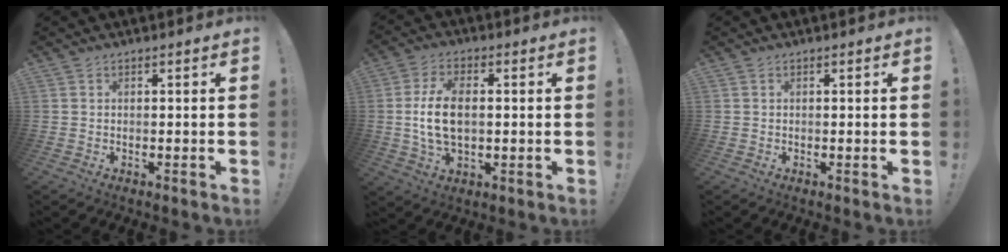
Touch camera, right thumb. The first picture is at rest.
{"total": 11.5, "force": [0.4, 6.9, 9.1], "torque": [-0.168, -0.004, 0.006]}
{"total": 0.5, "force": [0.1, -0.3, 0.5], "torque": [-0.007, -0.001, 0.000]}